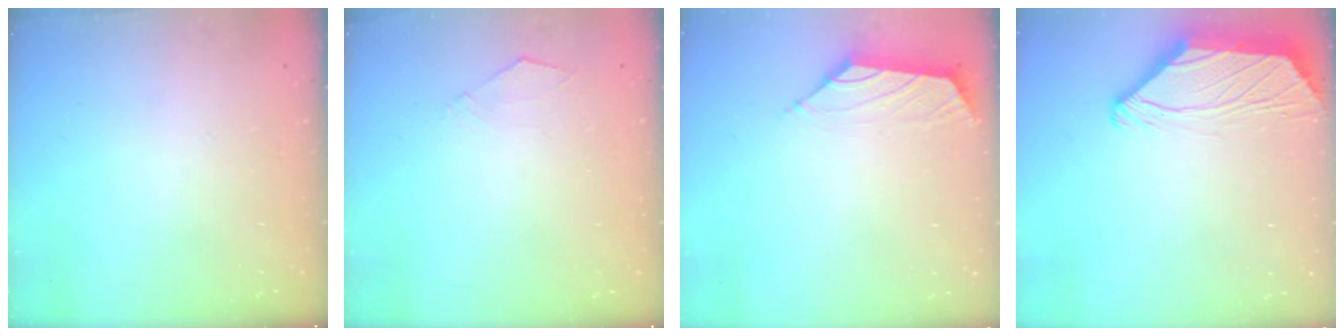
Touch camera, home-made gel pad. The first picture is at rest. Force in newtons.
{"total": 3.2, "press": 3.1, "slide": 0.5}
{"total": 1.5, "press": 1.4, "slide": 0.6}
{"total": 2.0, "press": 2.0, "slide": 0.6}